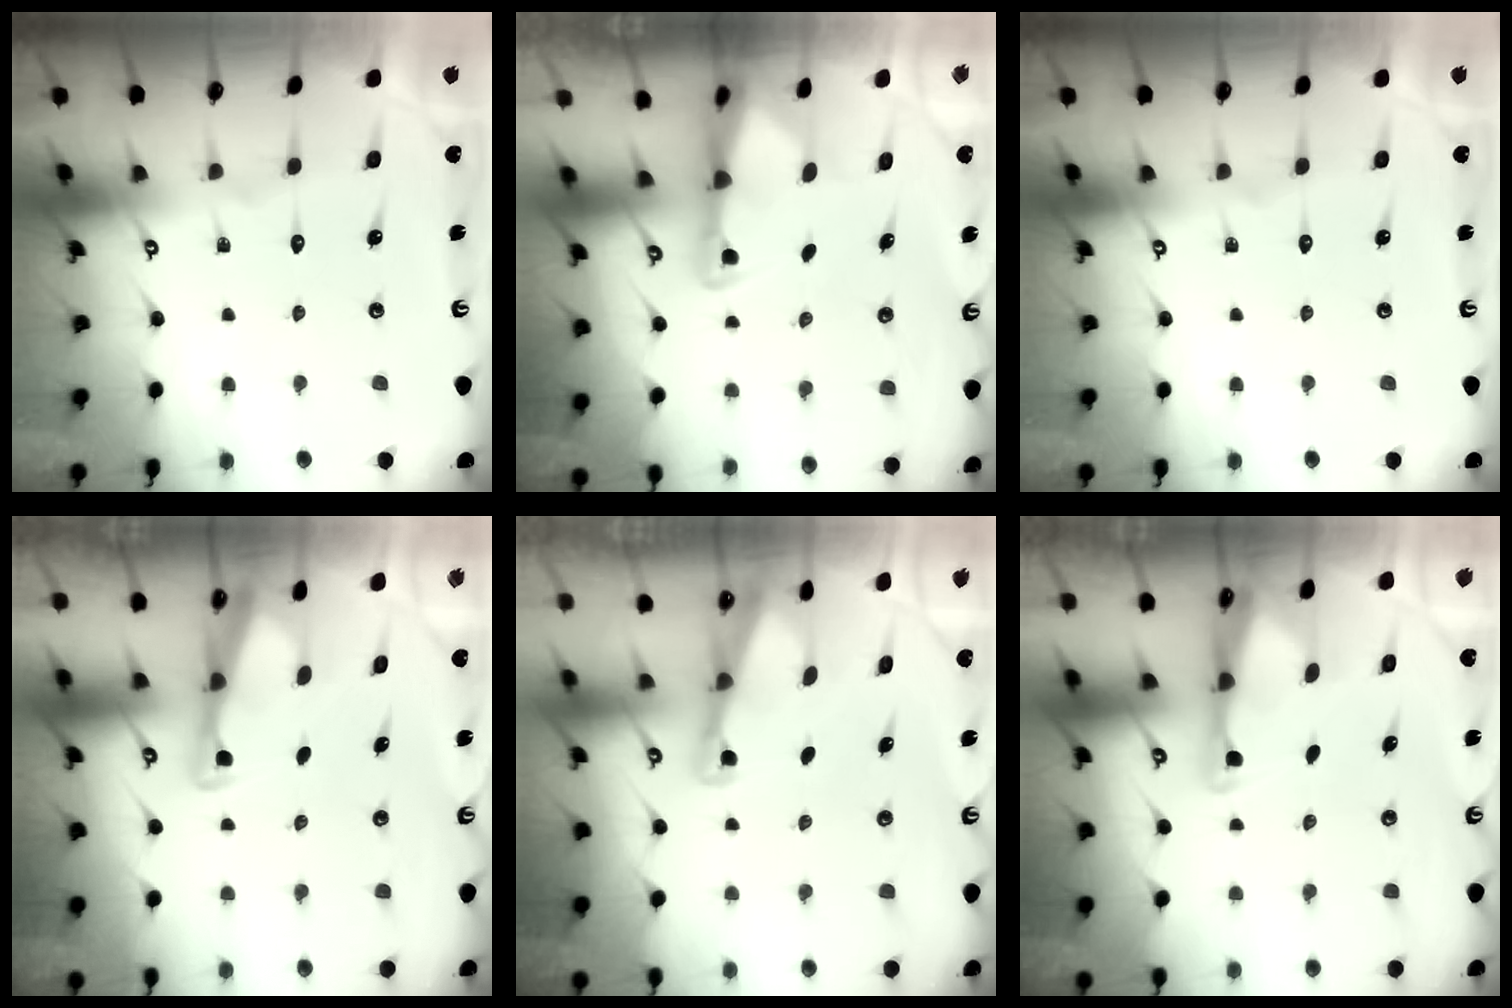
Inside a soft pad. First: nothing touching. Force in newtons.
{"total": 2.4, "press": 2.4, "slide": 0.5}
{"total": 0.0}
{"total": 3.0, "press": 2.9, "slide": 0.3}
{"total": 2.1, "press": 2.0, "slide": 0.3}
{"total": 2.5, "press": 2.5, "slide": 0.3}